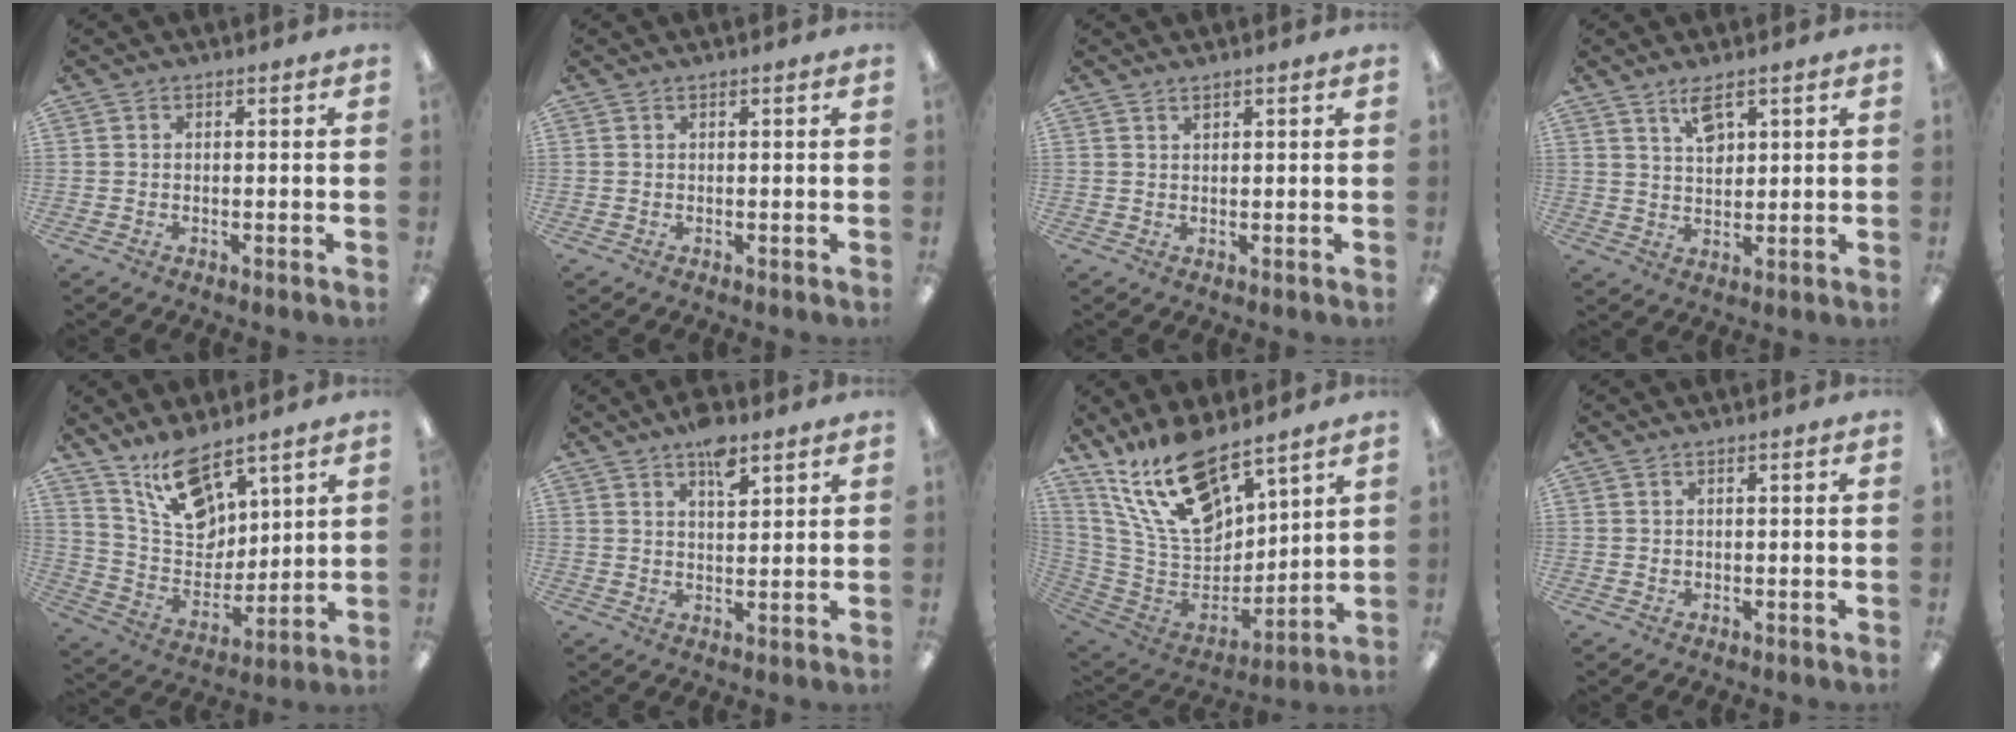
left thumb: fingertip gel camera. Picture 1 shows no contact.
{"total": 0.0}
{"total": 1.1, "force": [1.0, 0.2, 0.3], "torque": [-0.007, -0.001, 0.020]}
{"total": 5.8, "force": [3.8, 2.7, 3.5], "torque": [-0.054, -0.013, 0.065]}
{"total": 14.6, "force": [10.4, 7.4, 7.0], "torque": [-0.134, -0.055, 0.196]}
{"total": 6.5, "force": [4.6, 2.5, 3.9], "torque": [-0.054, -0.024, 0.077]}
{"total": 19.3, "force": [14.2, 8.4, 10.1], "torque": [-0.200, -0.084, 0.257]}
{"total": 0.5, "force": [0.4, 0.3, 0.1], "torque": [-0.003, 0.001, 0.007]}